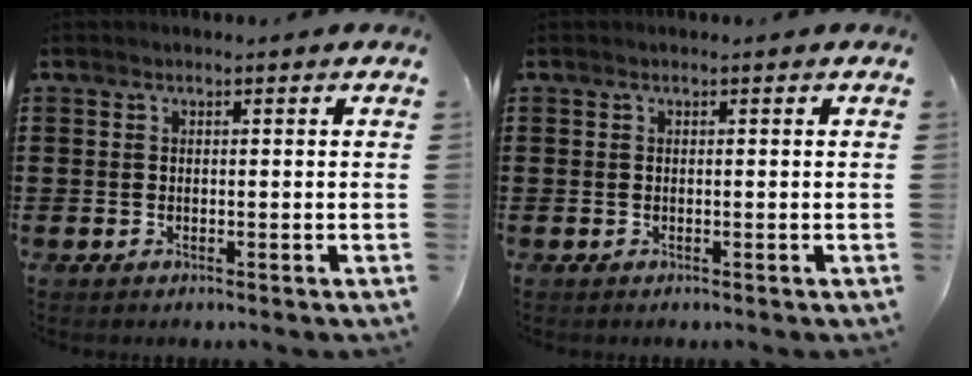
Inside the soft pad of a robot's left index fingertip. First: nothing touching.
{"total": 0.0}